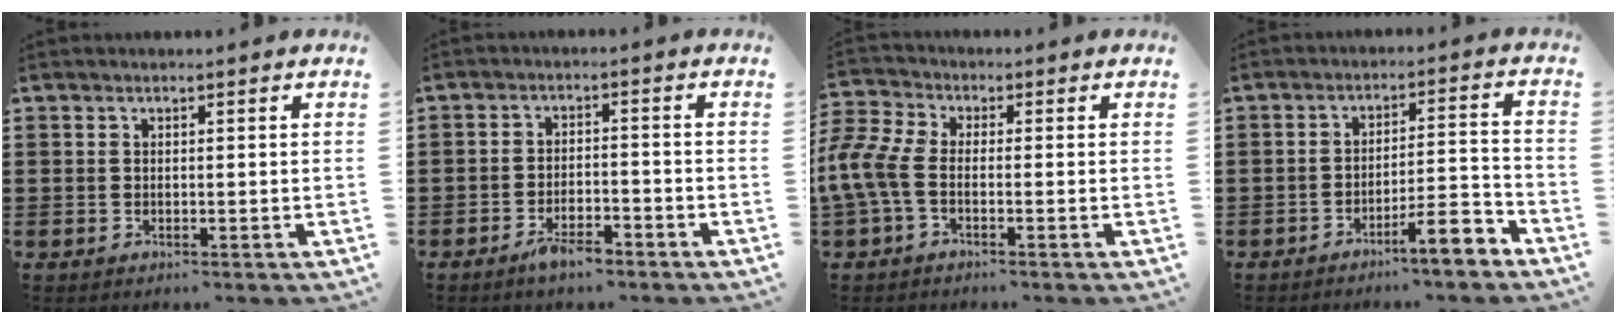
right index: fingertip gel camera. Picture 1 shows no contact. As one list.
[{"total": 3.6, "force": [-2.8, 1.1, 2.0], "torque": [-0.037, 0.007, -0.053]}, {"total": 5.8, "force": [-1.9, 2.8, 4.7], "torque": [-0.135, -0.013, -0.046]}, {"total": 7.0, "force": [-5.5, 0.7, 4.4], "torque": [-0.068, 0.001, -0.098]}]